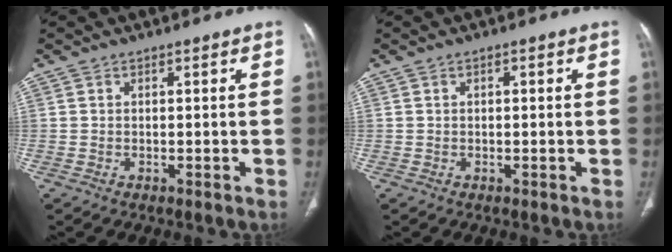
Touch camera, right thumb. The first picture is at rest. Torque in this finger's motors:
{"motor_torque": [-0.40, 0.55, 0.11, 0.36, 0.04]}